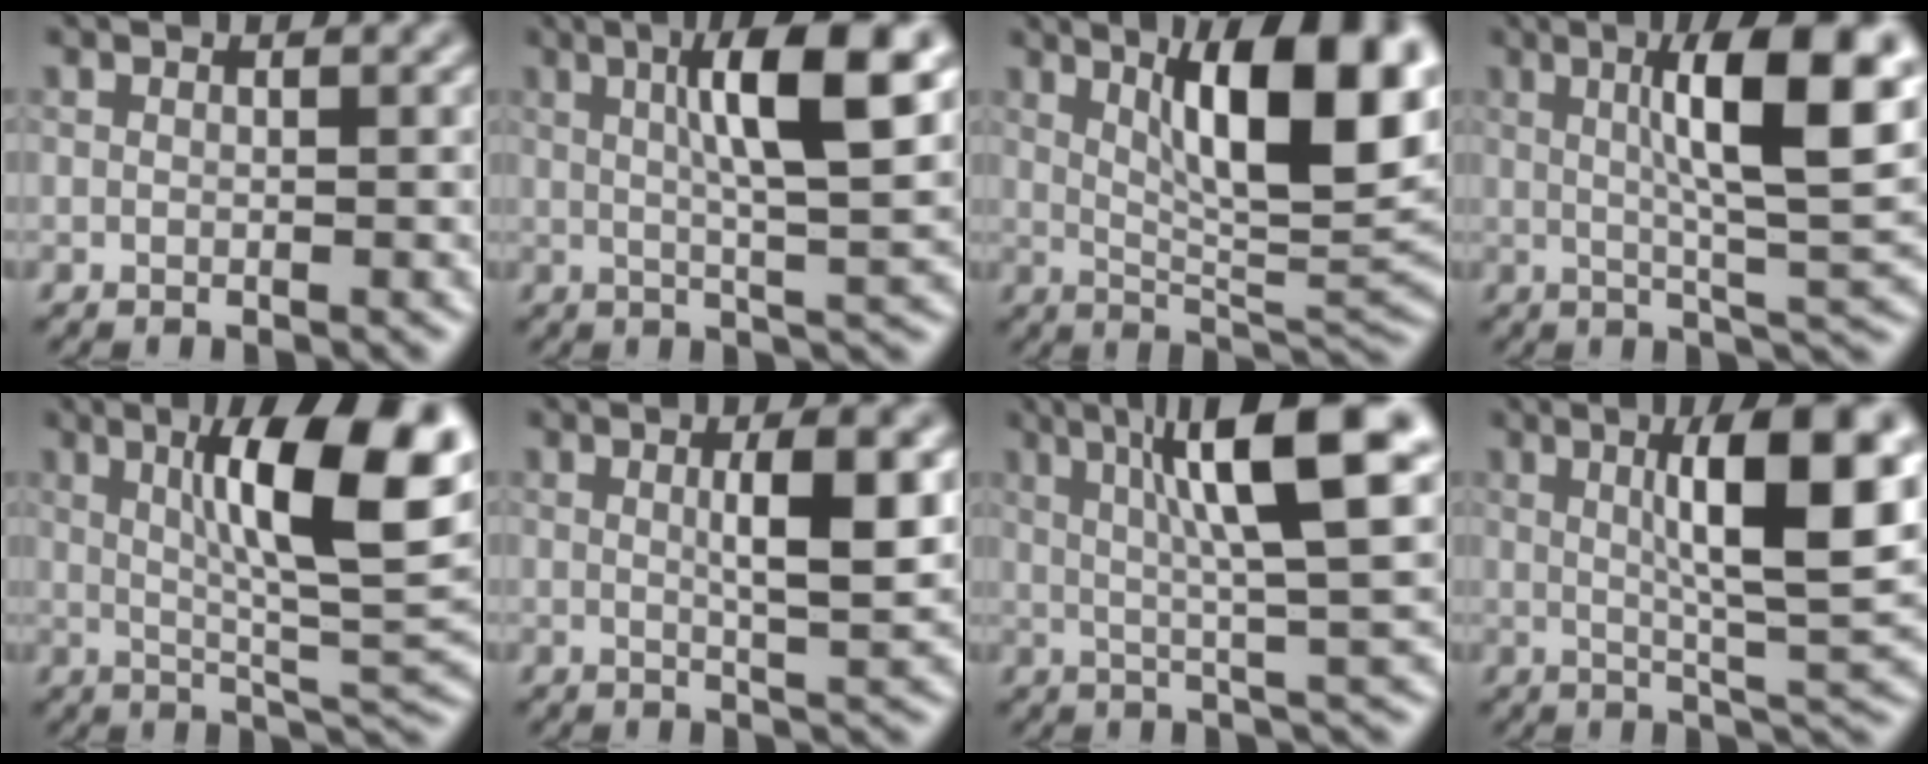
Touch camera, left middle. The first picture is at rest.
{"total": 8.3, "force": [2.5, 1.5, 7.8], "torque": [-0.110, 0.010, 0.039]}
{"total": 11.6, "force": [4.4, 3.1, 10.3], "torque": [-0.146, 0.003, 0.073]}
{"total": 11.1, "force": [2.8, 2.4, 10.5], "torque": [-0.143, 0.012, 0.041]}
{"total": 11.8, "force": [3.5, 2.5, 11.0], "torque": [-0.157, 0.010, 0.056]}
{"total": 4.6, "force": [0.9, 0.9, 4.5], "torque": [-0.067, 0.002, 0.014]}
{"total": 10.8, "force": [3.6, 1.8, 10.0], "torque": [-0.139, 0.017, 0.052]}
{"total": 9.9, "force": [2.5, 1.9, 9.4], "torque": [-0.127, 0.004, 0.040]}